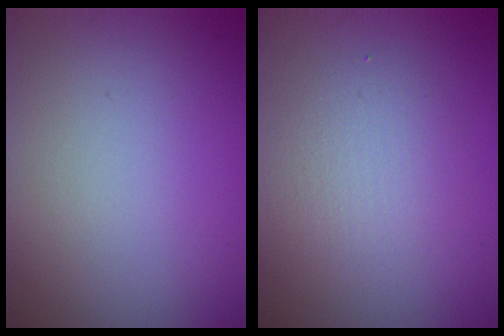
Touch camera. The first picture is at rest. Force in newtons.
{"total": 2.7, "press": 2.7, "slide": 0.0}